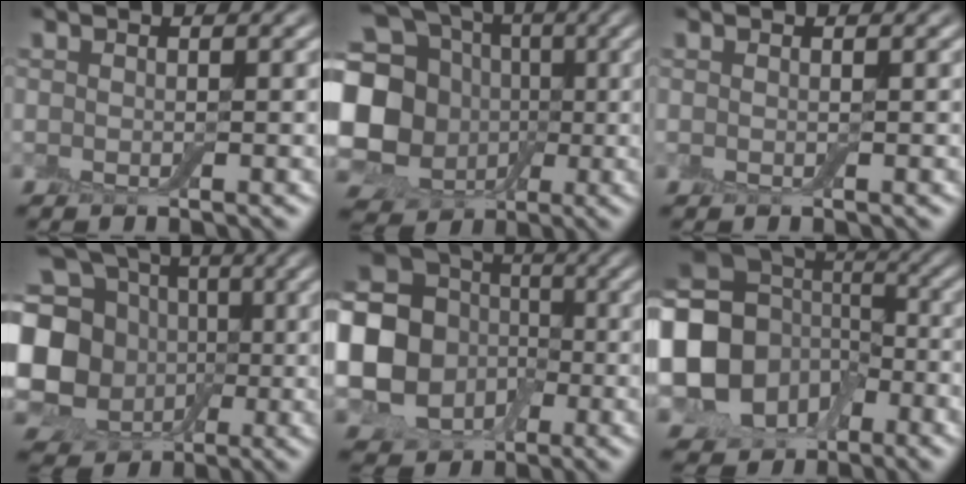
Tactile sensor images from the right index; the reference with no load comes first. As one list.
[{"total": 19.6, "force": [-1.0, 17.9, 8.0], "torque": [-0.205, -0.008, -0.055]}, {"total": 0.0}, {"total": 17.5, "force": [-0.5, 15.8, 7.5], "torque": [-0.201, 0.001, -0.037]}, {"total": 13.0, "force": [-1.1, 11.3, 6.2], "torque": [-0.127, -0.016, -0.050]}, {"total": 12.7, "force": [-3.9, 10.0, 6.8], "torque": [-0.154, -0.020, -0.088]}]